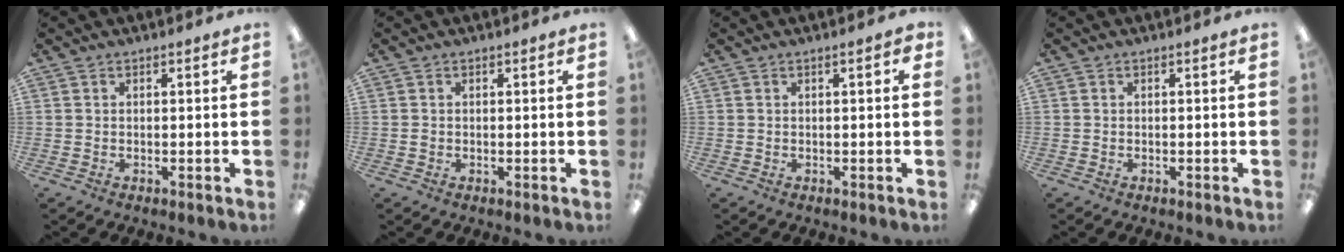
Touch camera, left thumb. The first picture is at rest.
{"total": 0.7, "force": [0.1, 0.7, 0.2], "torque": [-0.003, 0.005, 0.000]}
{"total": 1.7, "force": [0.7, 0.5, 1.5], "torque": [-0.023, 0.000, 0.009]}
{"total": 0.0}